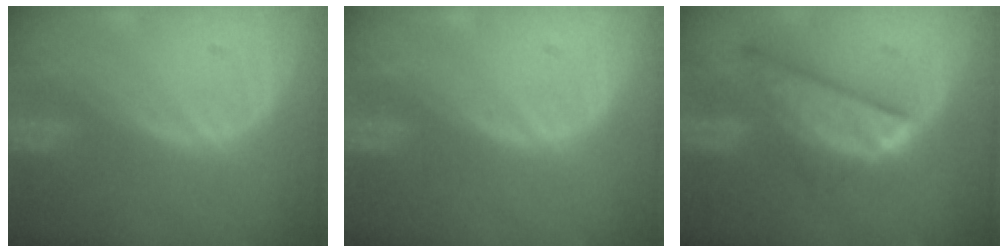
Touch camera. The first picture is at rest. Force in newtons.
{"total": 0.0}
{"total": 8.8, "press": 7.5, "slide": 4.5}